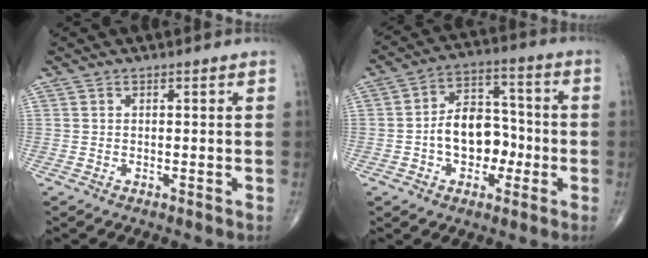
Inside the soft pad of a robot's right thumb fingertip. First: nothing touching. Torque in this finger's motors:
{"motor_torque": [-0.25, 0.43, 0.23, -0.19, 0.08]}